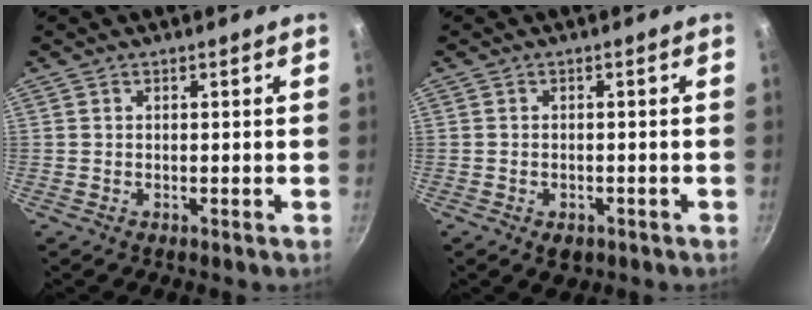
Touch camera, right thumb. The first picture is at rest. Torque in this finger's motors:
{"motor_torque": [-0.07, 0.20, 0.01, 0.32, -0.05]}